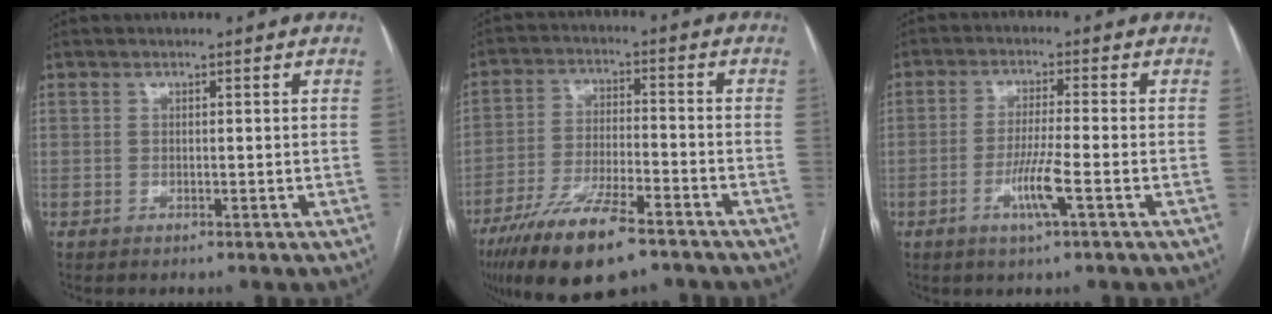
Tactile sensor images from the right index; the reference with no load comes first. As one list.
[{"total": 14.0, "force": [-9.6, 3.1, 9.7], "torque": [-0.186, -0.024, -0.169]}, {"total": 5.9, "force": [-2.3, -0.3, 5.4], "torque": [-0.103, -0.011, -0.045]}]